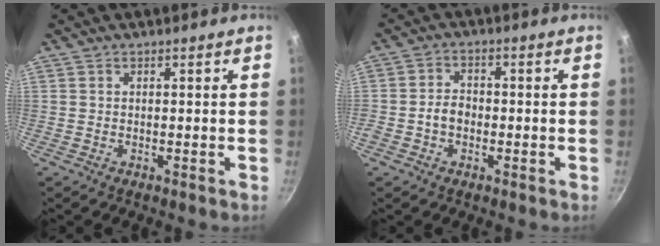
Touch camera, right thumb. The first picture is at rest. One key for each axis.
{"total": 3.7, "fx": -1.2, "fy": 2.8, "fz": 2.1, "tx": -0.023, "ty": 0.019, "tz": -0.025}